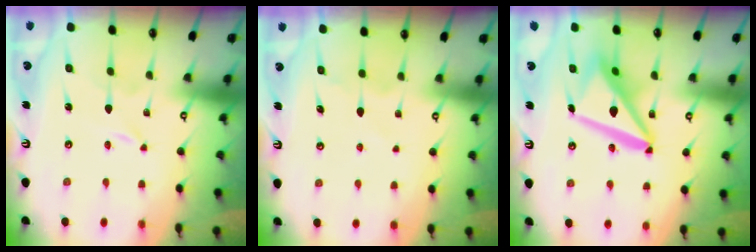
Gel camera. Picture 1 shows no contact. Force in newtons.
{"total": 4.9, "press": 4.8, "slide": 0.5}
{"total": 15.4, "press": 15.3, "slide": 1.7}